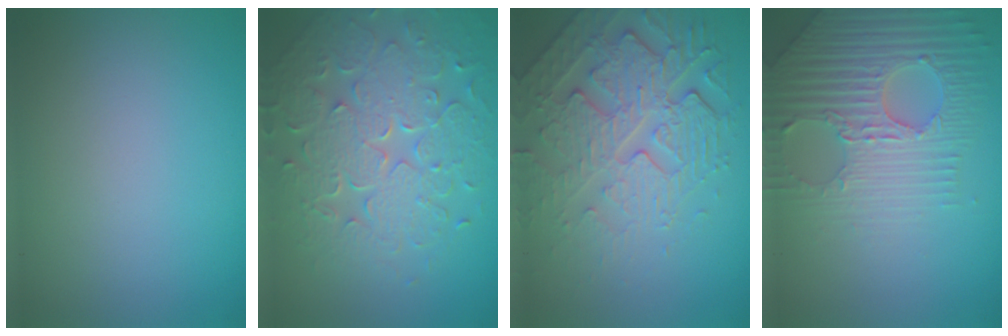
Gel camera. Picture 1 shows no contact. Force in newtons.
{"total": 7.8, "press": 5.6, "slide": 5.4}
{"total": 5.5, "press": 4.8, "slide": 2.6}
{"total": 6.6, "press": 5.1, "slide": 4.2}